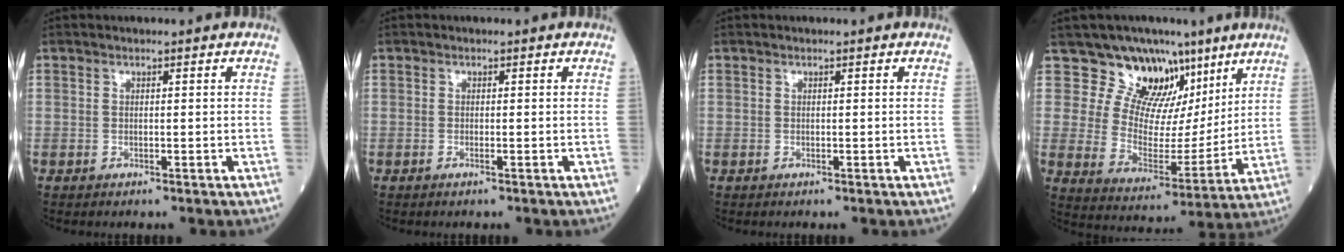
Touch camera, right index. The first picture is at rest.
{"total": 0.5, "force": [-0.2, -0.1, 0.5], "torque": [-0.011, -0.001, -0.004]}
{"total": 0.0}
{"total": 12.4, "force": [8.5, 7.5, 5.1], "torque": [-0.079, 0.005, 0.144]}